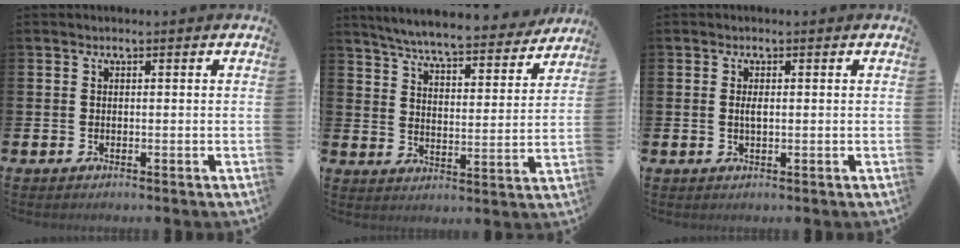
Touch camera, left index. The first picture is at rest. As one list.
[{"total": 6.5, "force": [6.2, 0.3, 1.9], "torque": [-0.060, -0.048, 0.103]}, {"total": 1.4, "force": [0.1, 0.5, 1.3], "torque": [-0.026, 0.003, 0.001]}]